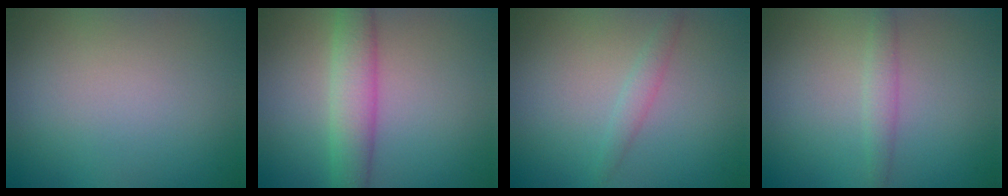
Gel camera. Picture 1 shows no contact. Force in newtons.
{"total": 4.0, "press": 4.0, "slide": 0.0}
{"total": 1.2, "press": 1.2, "slide": 0.1}
{"total": 1.5, "press": 1.5, "slide": 0.1}